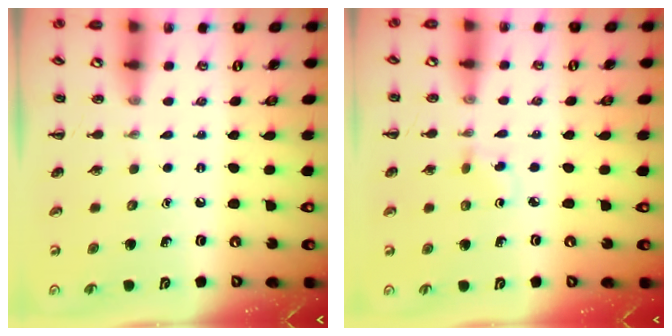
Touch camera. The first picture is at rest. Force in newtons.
{"total": 1.6, "press": 1.4, "slide": 0.8}